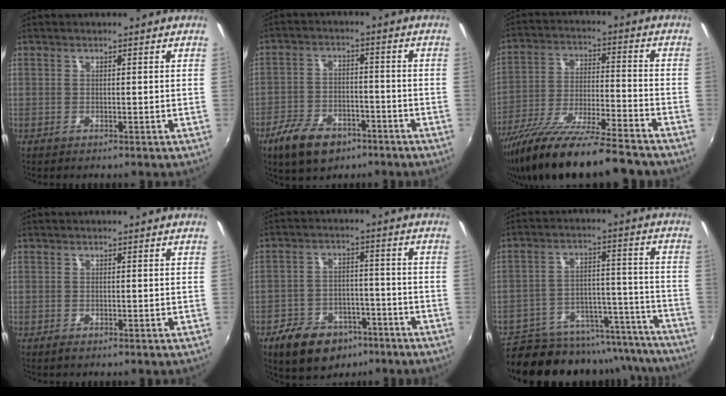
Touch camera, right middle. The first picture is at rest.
{"total": 10.6, "force": [-6.9, 5.6, 5.8], "torque": [-0.140, -0.007, -0.120]}
{"total": 18.8, "force": [-15.3, 1.9, 10.7], "torque": [-0.204, -0.047, -0.260]}
{"total": 0.7, "force": [-0.5, 0.3, 0.4], "torque": [-0.009, -0.004, -0.010]}
{"total": 12.3, "force": [-8.1, 7.4, 5.6], "torque": [-0.133, 0.011, -0.114]}
{"total": 25.1, "force": [-22.4, 8.5, 7.5], "torque": [-0.139, 0.030, -0.284]}